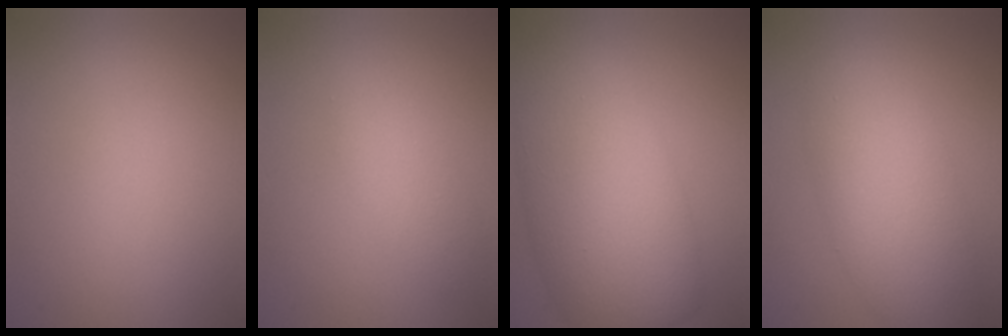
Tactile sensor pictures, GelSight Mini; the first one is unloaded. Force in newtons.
{"total": 2.4, "press": 2.4, "slide": 0.2}
{"total": 10.7, "press": 10.7, "slide": 0.3}
{"total": 6.5, "press": 6.5, "slide": 0.3}